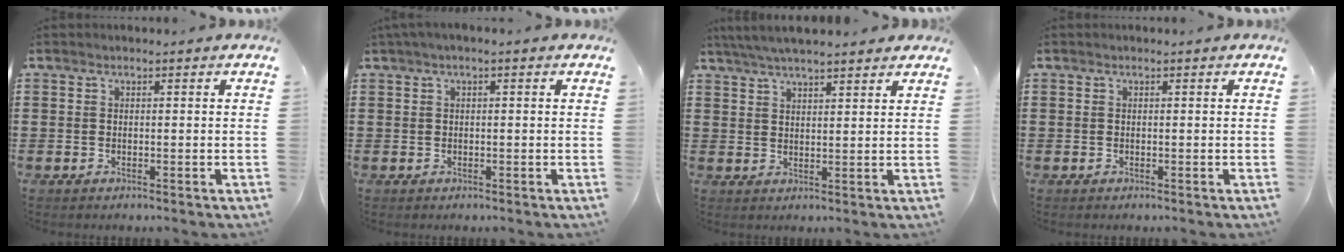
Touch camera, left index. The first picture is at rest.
{"total": 1.0, "force": [0.0, 0.1, 1.0], "torque": [-0.017, -0.002, 0.000]}
{"total": 4.6, "force": [4.1, 0.3, 2.1], "torque": [-0.051, -0.005, 0.075]}
{"total": 0.0}